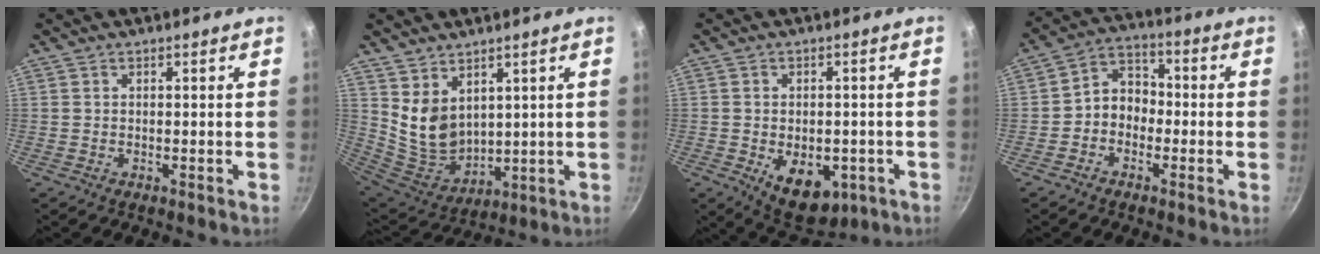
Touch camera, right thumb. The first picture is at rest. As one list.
[{"total": 9.8, "force": [4.7, 6.6, 5.4], "torque": [-0.082, -0.050, 0.113]}, {"total": 10.7, "force": [-3.3, 6.8, 7.6], "torque": [-0.074, 0.002, -0.029]}, {"total": 6.7, "force": [-1.9, 5.3, 3.6], "torque": [-0.025, 0.035, -0.049]}]